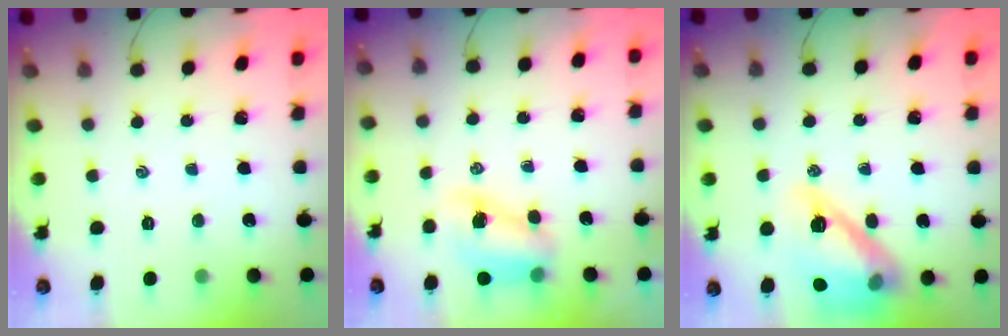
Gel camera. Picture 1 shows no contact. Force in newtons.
{"total": 7.6, "press": 7.5, "slide": 1.0}
{"total": 18.6, "press": 18.3, "slide": 3.4}